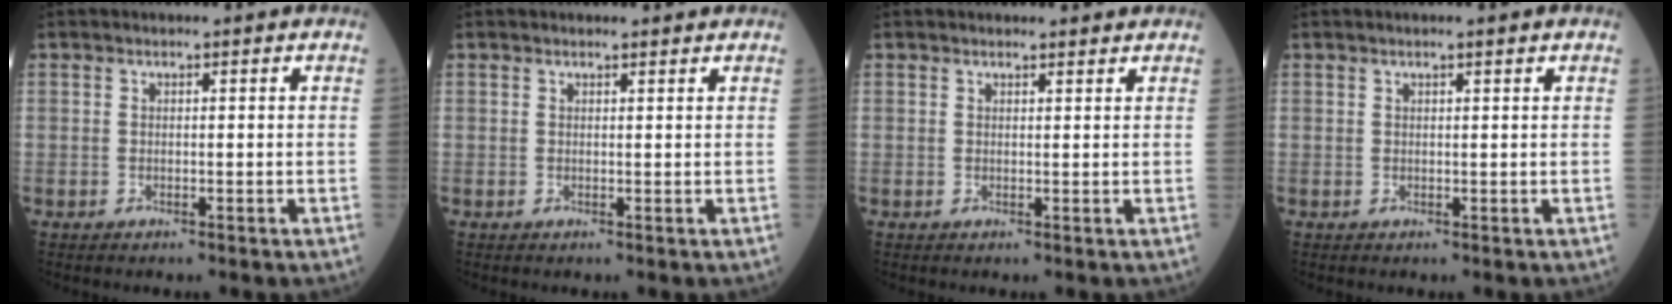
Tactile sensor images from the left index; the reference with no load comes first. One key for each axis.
{"total": 1.1, "fx": 1.1, "fy": 0.2, "fz": -0.1, "tx": -0.009, "ty": -0.001, "tz": 0.014}
{"total": 1.8, "fx": 1.8, "fy": 0.4, "fz": 0.0, "tx": -0.006, "ty": 0.001, "tz": 0.021}
{"total": 1.0, "fx": 0.6, "fy": -0.2, "fz": 0.7, "tx": -0.015, "ty": 0.002, "tz": 0.013}